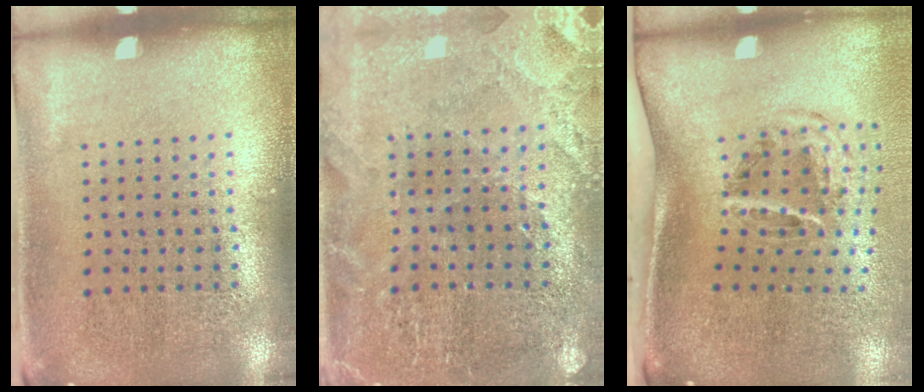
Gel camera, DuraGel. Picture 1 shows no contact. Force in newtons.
{"total": 1.0, "press": 1.0, "slide": 0.1}
{"total": 2.2, "press": 1.2, "slide": 1.8}